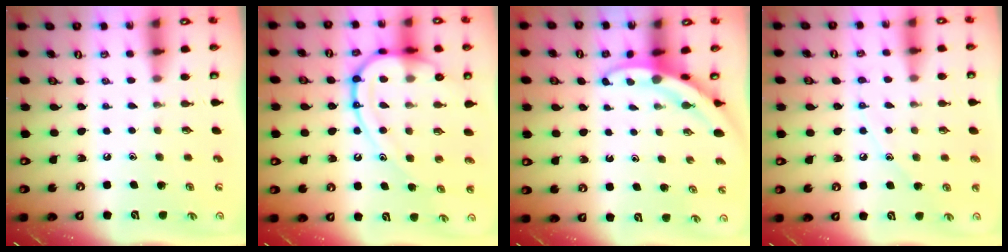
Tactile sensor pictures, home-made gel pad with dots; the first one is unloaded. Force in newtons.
{"total": 15.9, "press": 15.9, "slide": 1.3}
{"total": 3.3, "press": 3.3, "slide": 0.2}
{"total": 7.2, "press": 7.2, "slide": 0.6}